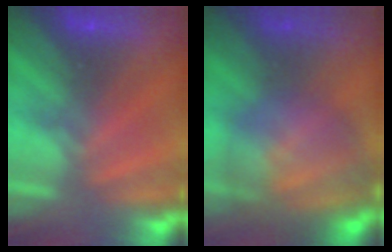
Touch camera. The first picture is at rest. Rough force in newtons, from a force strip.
{"total": 7.4}